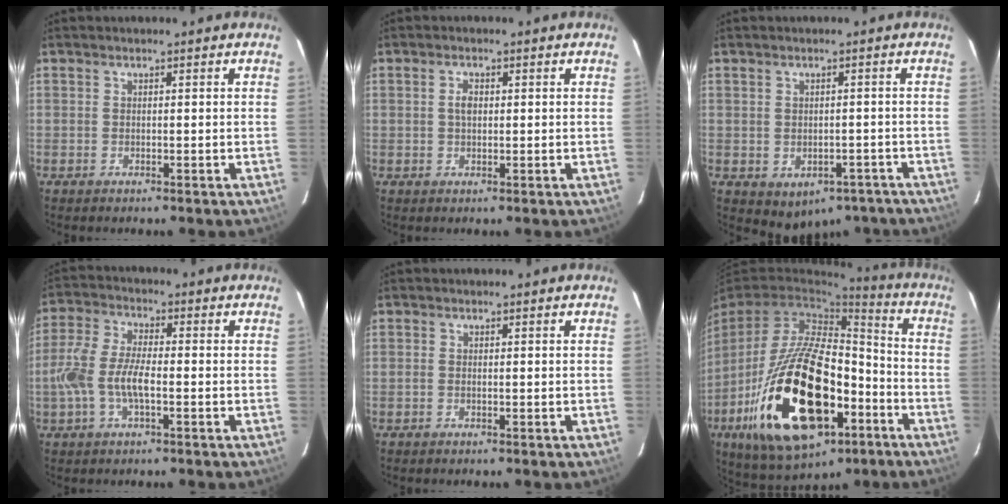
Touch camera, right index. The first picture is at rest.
{"total": 2.1, "force": [0.3, 1.3, 1.6], "torque": [-0.031, 0.006, 0.005]}
{"total": 8.5, "force": [-5.4, 5.6, 3.3], "torque": [-0.051, 0.014, -0.038]}
{"total": 9.5, "force": [-2.2, 3.8, 8.4], "torque": [-0.182, 0.003, -0.044]}
{"total": 0.6, "force": [-0.1, 0.2, 0.5], "torque": [-0.012, -0.001, -0.004]}
{"total": 28.3, "force": [-11.2, 13.9, 21.9], "torque": [-0.422, -0.008, -0.167]}